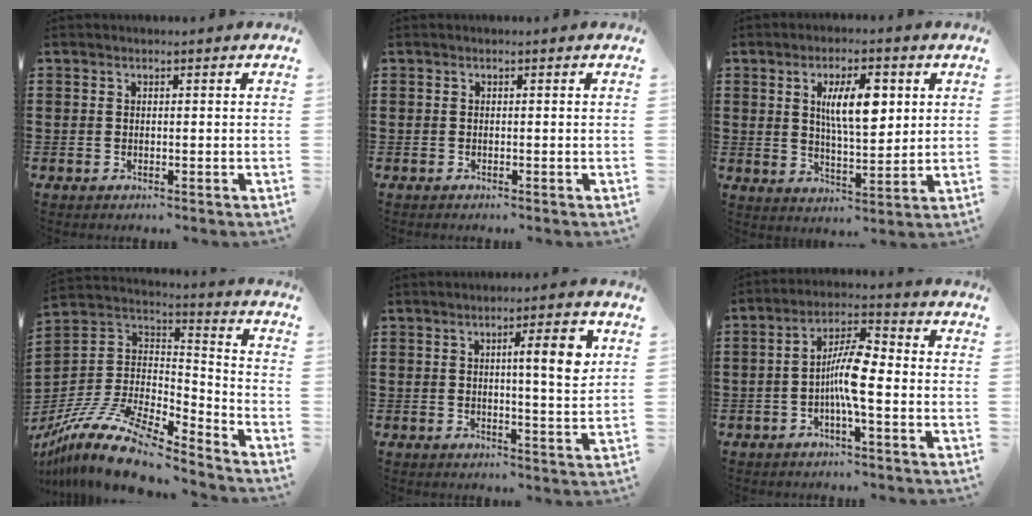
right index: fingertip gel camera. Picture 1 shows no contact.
{"total": 0.0}
{"total": 8.5, "force": [2.5, 3.0, 7.5], "torque": [-0.137, 0.003, 0.038]}
{"total": 14.4, "force": [-11.1, 4.1, 8.3], "torque": [-0.163, 0.035, -0.207]}
{"total": 7.0, "force": [2.1, 0.8, 6.6], "torque": [-0.098, -0.009, 0.022]}
{"total": 7.2, "force": [-1.5, 1.5, 6.8], "torque": [-0.134, 0.001, -0.033]}